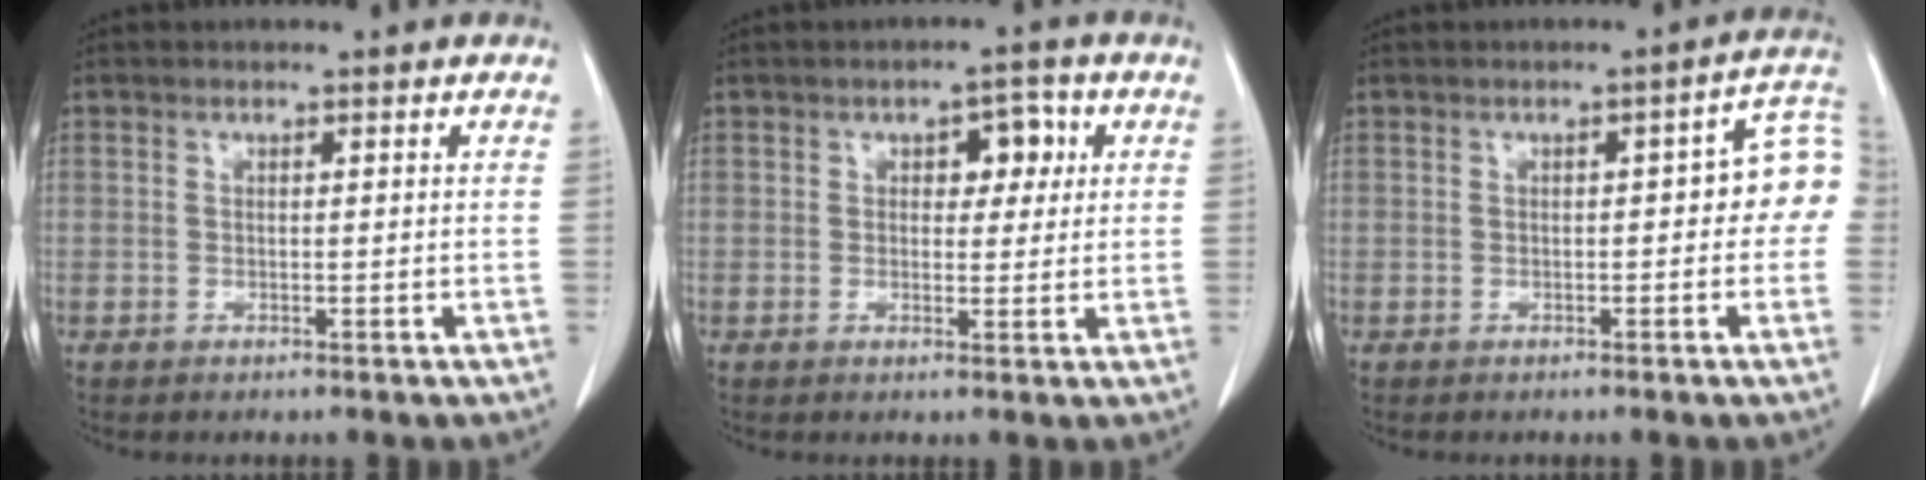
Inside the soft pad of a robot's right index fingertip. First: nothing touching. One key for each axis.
{"total": 4.2, "fx": 1.3, "fy": 2.3, "fz": 3.2, "tx": -0.038, "ty": 0.013, "tz": 0.018}
{"total": 6.7, "fx": 0.0, "fy": 2.3, "fz": 6.3, "tx": -0.072, "ty": 0.033, "tz": 0.000}